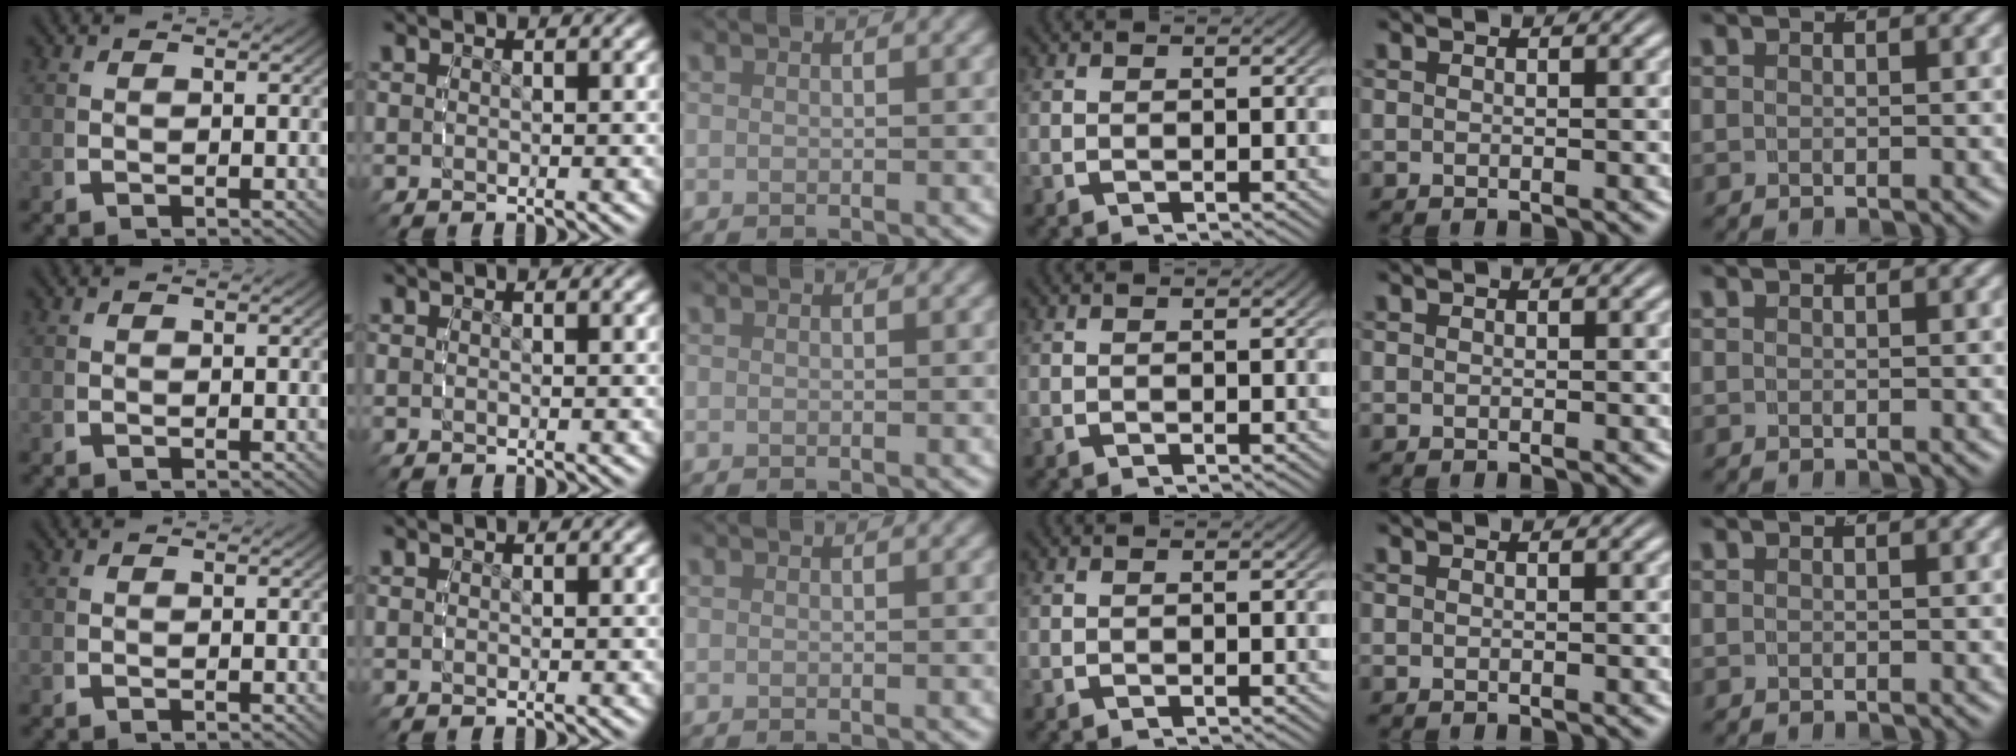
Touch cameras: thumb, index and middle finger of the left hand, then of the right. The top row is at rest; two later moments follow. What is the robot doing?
{"motion": "reach", "object": "pencil case"}